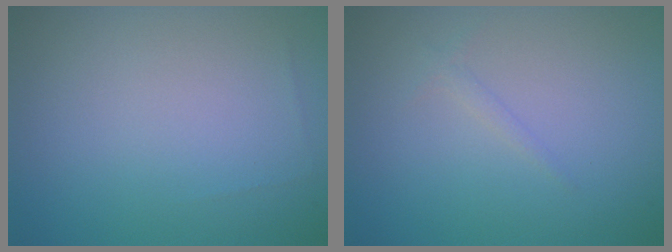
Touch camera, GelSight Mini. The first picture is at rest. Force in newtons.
{"total": 0.6, "press": 0.6, "slide": 0.1}